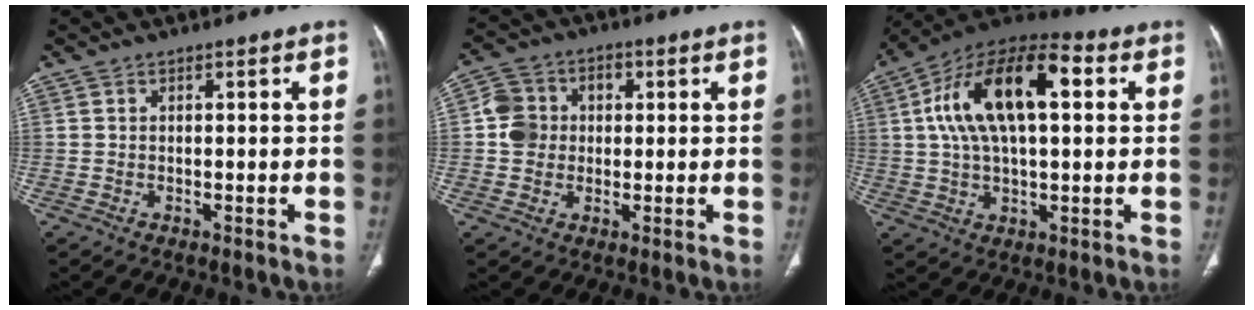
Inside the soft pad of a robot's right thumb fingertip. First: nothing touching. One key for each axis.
{"total": 7.5, "fx": 0.5, "fy": 6.7, "fz": 3.3, "tx": -0.038, "ty": 0.017, "tz": 0.002}
{"total": 20.0, "fx": 4.5, "fy": 9.5, "fz": 17.0, "tx": -0.291, "ty": 0.027, "tz": 0.067}